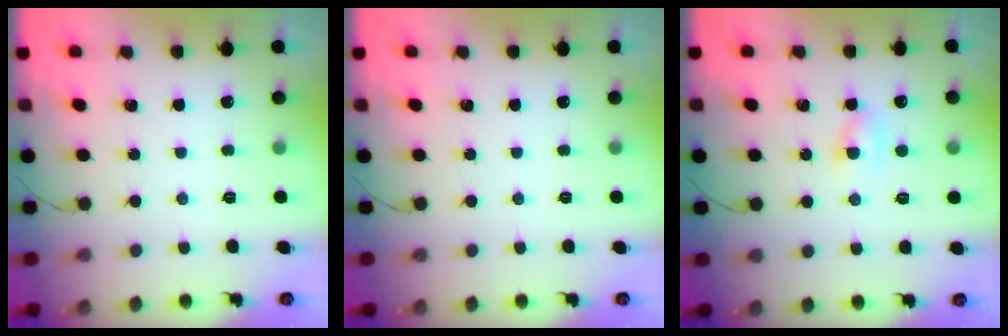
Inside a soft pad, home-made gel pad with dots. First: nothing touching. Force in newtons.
{"total": 0.0}
{"total": 2.4, "press": 2.1, "slide": 1.2}